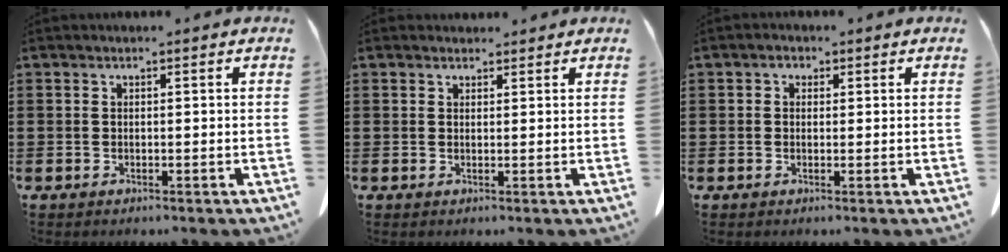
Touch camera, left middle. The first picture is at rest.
{"total": 1.3, "force": [1.1, 0.6, 0.0], "torque": [0.005, -0.001, 0.021]}
{"total": 1.1, "force": [0.2, 1.0, 0.5], "torque": [-0.012, 0.007, 0.003]}